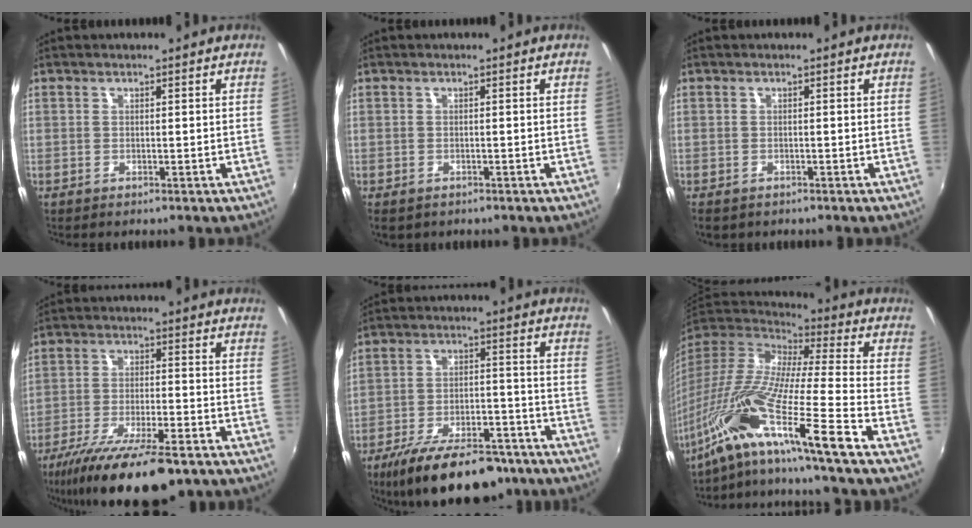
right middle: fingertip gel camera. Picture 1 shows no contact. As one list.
[{"total": 2.7, "force": [-1.6, 1.7, 1.4], "torque": [-0.029, -0.014, -0.023]}, {"total": 2.6, "force": [-1.7, 1.5, 1.3], "torque": [-0.028, -0.014, -0.025]}, {"total": 17.7, "force": [-13.0, 4.3, 11.3], "torque": [-0.220, -0.047, -0.214]}, {"total": 21.4, "force": [-16.4, 8.0, 11.2], "torque": [-0.205, -0.018, -0.237]}, {"total": 21.6, "force": [-15.0, -1.4, 15.4], "torque": [-0.265, -0.046, -0.286]}]